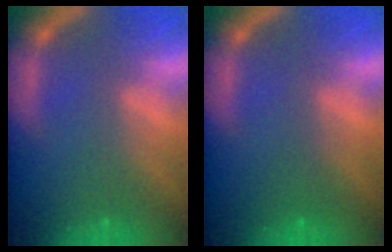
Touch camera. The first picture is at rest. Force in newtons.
{"total": 1.0}